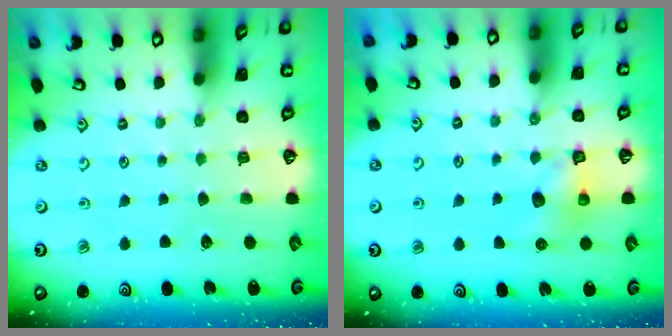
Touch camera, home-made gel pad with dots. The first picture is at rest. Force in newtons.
{"total": 7.8, "press": 7.8, "slide": 0.2}